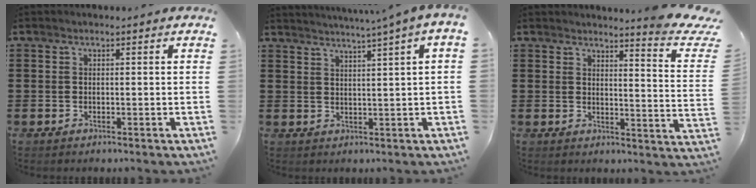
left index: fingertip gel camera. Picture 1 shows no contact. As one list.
[{"total": 2.2, "force": [1.6, -1.0, 1.2], "torque": [-0.024, -0.013, 0.025]}, {"total": 4.3, "force": [3.7, -0.3, 2.2], "torque": [-0.039, -0.032, 0.054]}]